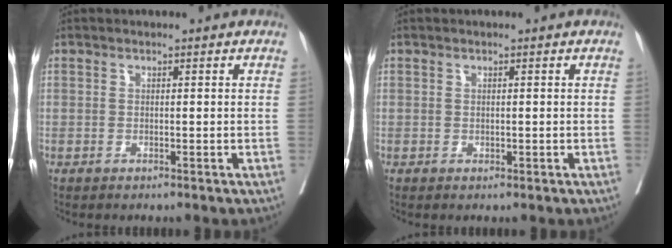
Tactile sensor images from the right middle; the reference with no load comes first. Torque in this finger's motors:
{"motor_torque": [0.18, 0.10, -0.06, 0.01]}